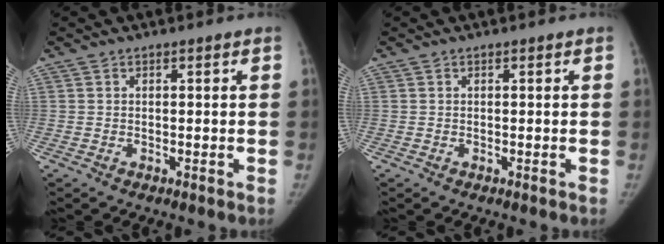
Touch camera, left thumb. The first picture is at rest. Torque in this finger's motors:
{"motor_torque": [0.15, -0.15, 0.15, -0.10, 0.01]}